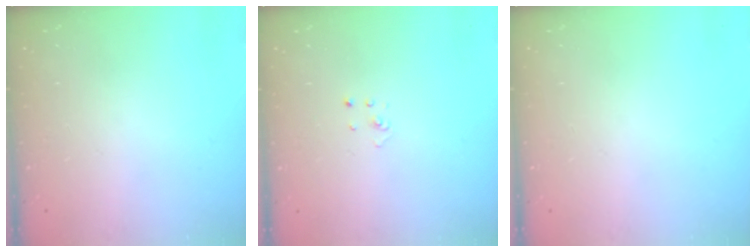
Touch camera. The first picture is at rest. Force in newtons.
{"total": 1.5, "press": 1.5, "slide": 0.1}
{"total": 0.0}